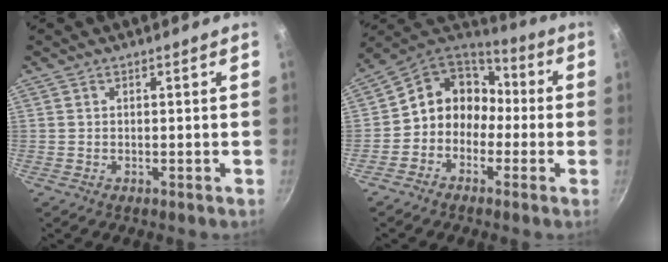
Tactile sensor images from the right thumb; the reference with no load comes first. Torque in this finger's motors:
{"motor_torque": [0.07, 0.20, 0.33, -0.27, 0.05]}